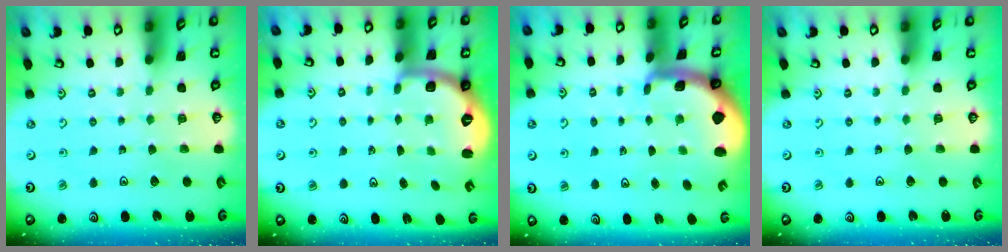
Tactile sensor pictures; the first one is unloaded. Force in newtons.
{"total": 2.4, "press": 1.8, "slide": 1.6}
{"total": 1.9, "press": 1.9, "slide": 0.6}
{"total": 0.0}